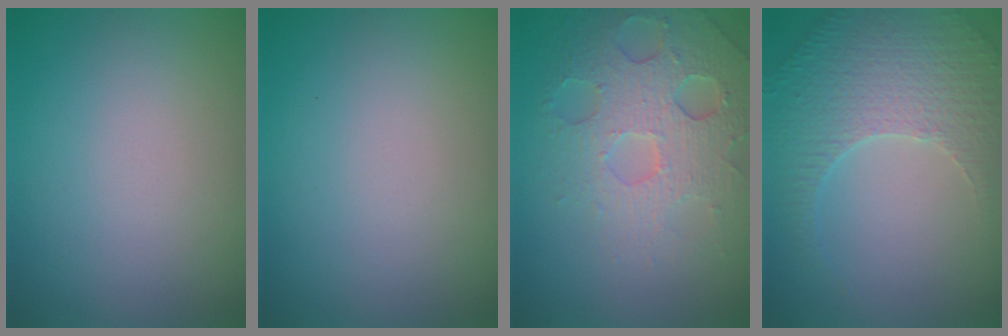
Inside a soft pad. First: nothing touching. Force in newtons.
{"total": 0.0}
{"total": 5.4, "press": 4.2, "slide": 3.4}
{"total": 4.0, "press": 3.4, "slide": 2.2}